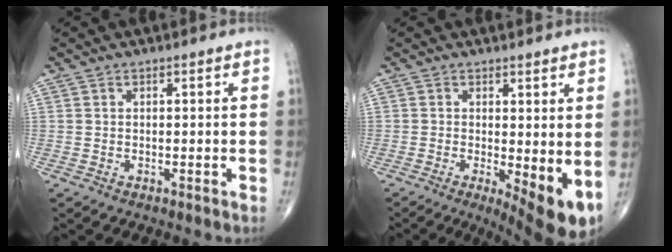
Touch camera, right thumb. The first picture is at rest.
{"total": 8.9, "force": [-1.1, 2.7, 8.4], "torque": [-0.118, -0.022, -0.010]}